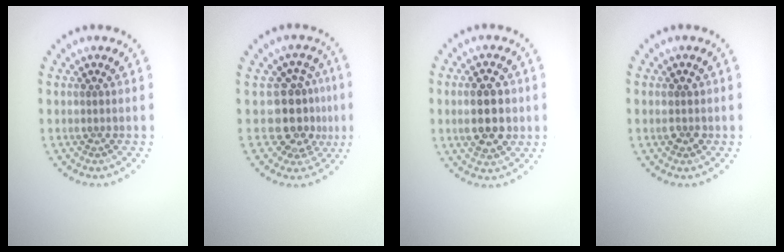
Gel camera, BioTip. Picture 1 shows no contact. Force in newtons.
{"total": 4.0, "press": 3.5, "slide": 2.0}
{"total": 5.3, "press": 5.3, "slide": 0.2}
{"total": 1.4, "press": 1.4, "slide": 0.2}